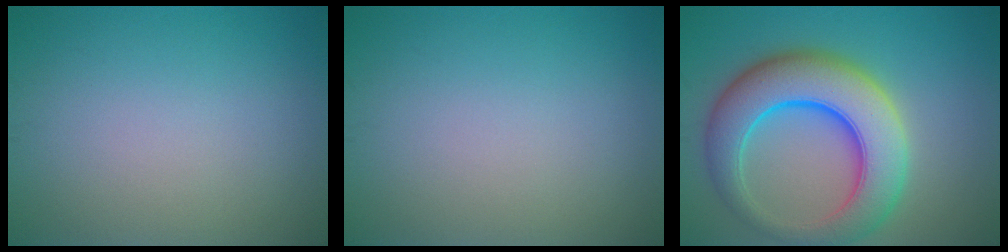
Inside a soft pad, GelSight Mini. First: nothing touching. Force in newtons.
{"total": 0.0}
{"total": 9.9, "press": 9.9, "slide": 0.3}